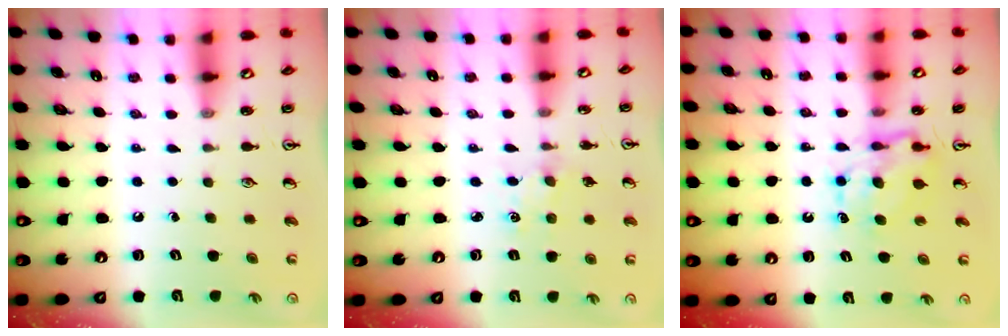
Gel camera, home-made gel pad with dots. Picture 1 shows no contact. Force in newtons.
{"total": 1.4, "press": 1.4, "slide": 0.2}
{"total": 7.4, "press": 7.4, "slide": 0.2}